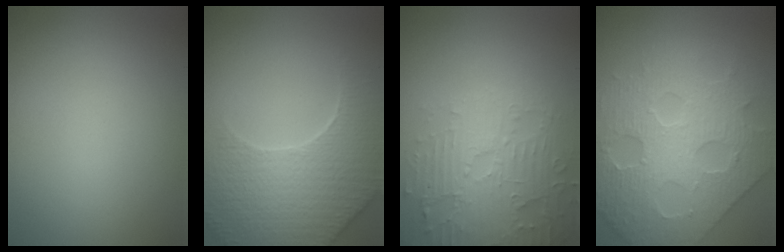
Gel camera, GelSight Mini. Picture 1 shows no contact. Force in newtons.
{"total": 6.5, "press": 5.3, "slide": 3.7}
{"total": 5.0, "press": 3.9, "slide": 3.2}
{"total": 6.9, "press": 6.1, "slide": 3.3}